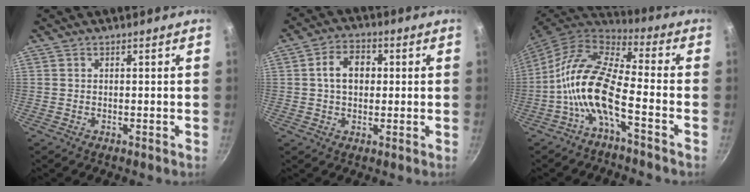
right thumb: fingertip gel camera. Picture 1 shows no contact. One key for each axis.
{"total": 6.9, "fx": 0.8, "fy": 5.1, "fz": 4.7, "tx": -0.058, "ty": 0.013, "tz": 0.006}
{"total": 13.3, "fx": -4.4, "fy": 4.5, "fz": 11.7, "tx": -0.231, "ty": 0.043, "tz": -0.102}